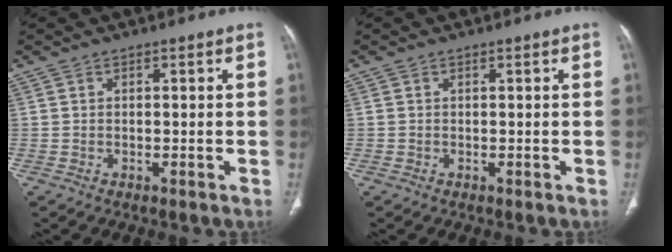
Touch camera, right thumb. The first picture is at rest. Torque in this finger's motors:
{"motor_torque": [0.24, 0.08, -0.01, 0.31, 0.03]}